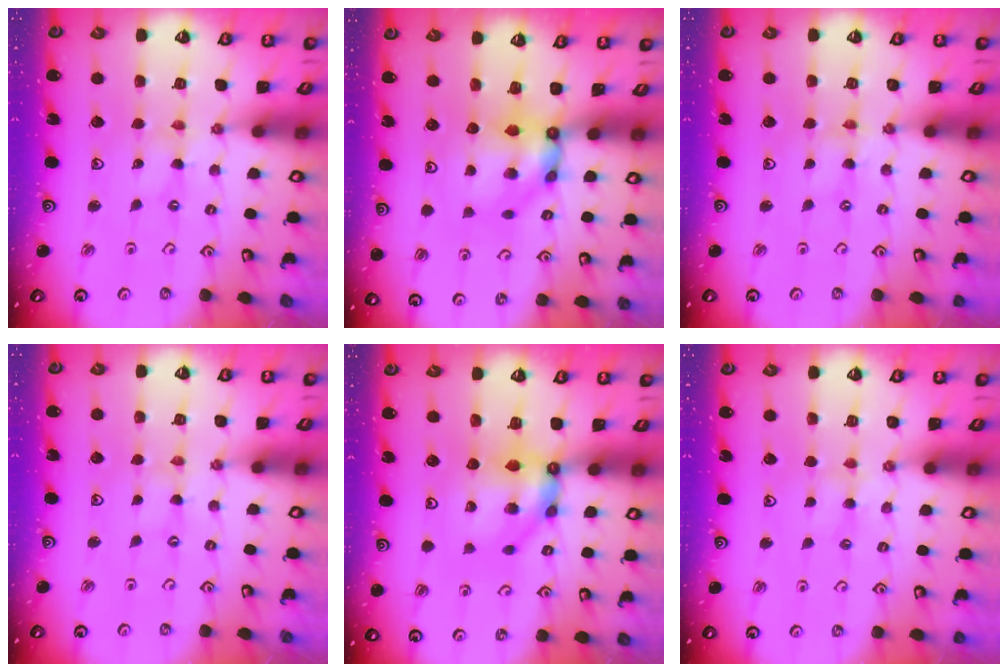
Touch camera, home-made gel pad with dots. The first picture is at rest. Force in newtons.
{"total": 8.3, "press": 8.2, "slide": 0.6}
{"total": 0.7, "press": 0.7, "slide": 0.2}
{"total": 0.0}
{"total": 9.4, "press": 9.4, "slide": 0.6}
{"total": 2.7, "press": 2.6, "slide": 0.5}